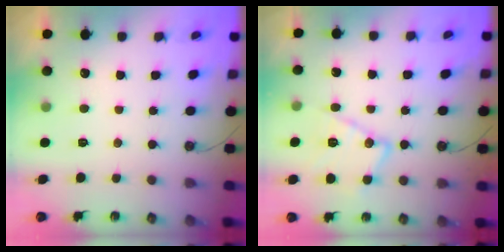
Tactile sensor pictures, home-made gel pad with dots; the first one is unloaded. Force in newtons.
{"total": 12.9, "press": 12.9, "slide": 0.2}